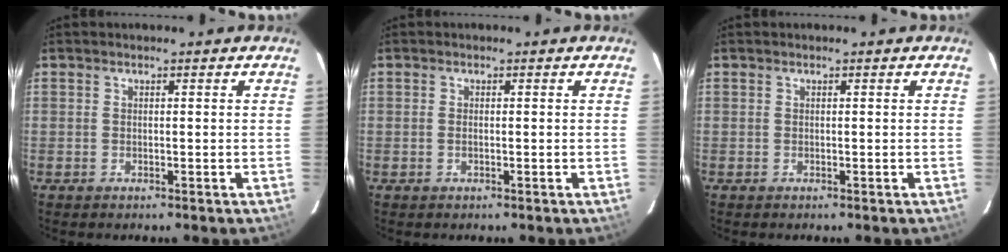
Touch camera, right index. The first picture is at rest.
{"total": 0.7, "force": [-0.2, 0.3, 0.5], "torque": [-0.012, -0.002, -0.004]}
{"total": 0.0}